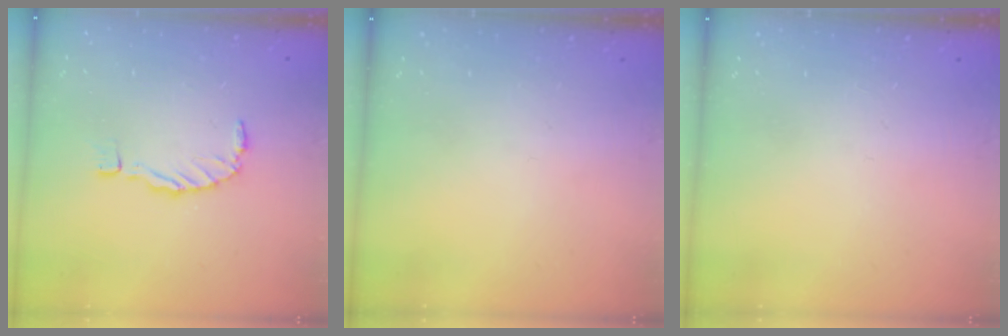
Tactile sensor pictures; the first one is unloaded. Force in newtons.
{"total": 0.0}
{"total": 0.0}